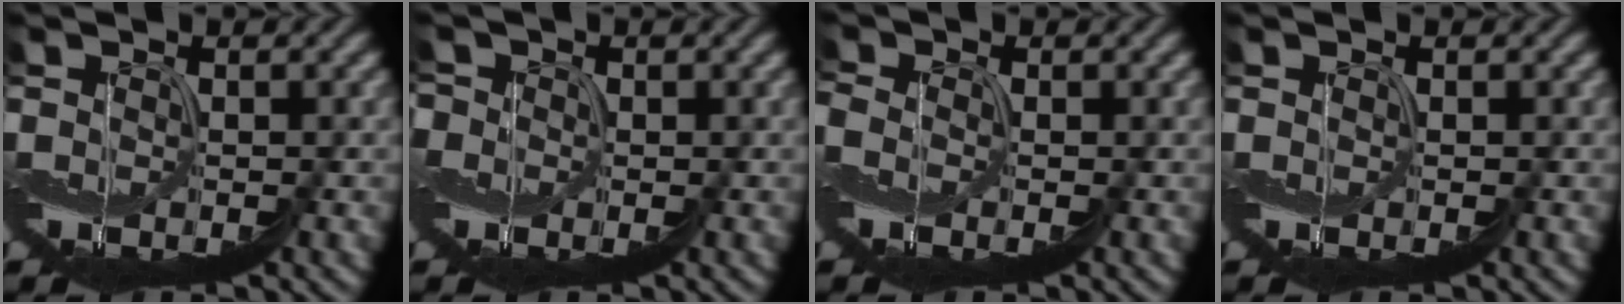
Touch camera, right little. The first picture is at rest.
{"total": 2.8, "force": [-0.2, 2.7, 0.7], "torque": [-0.007, 0.023, -0.039]}
{"total": 1.8, "force": [-1.5, 0.9, 0.4], "torque": [-0.028, -0.007, -0.032]}
{"total": 0.0}